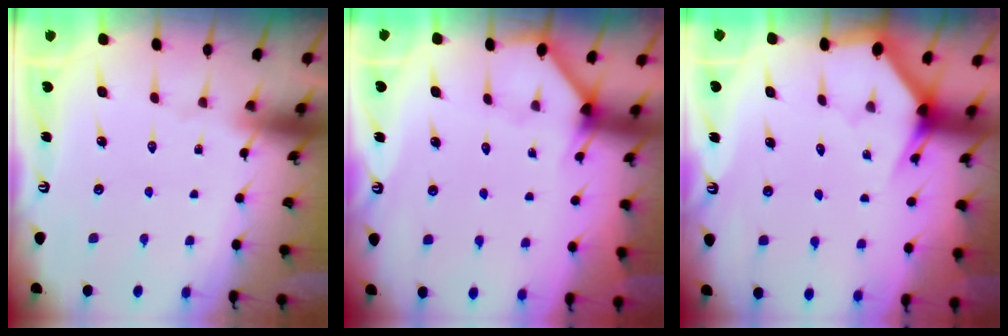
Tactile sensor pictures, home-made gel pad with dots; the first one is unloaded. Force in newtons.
{"total": 2.2, "press": 2.2, "slide": 0.2}
{"total": 3.0, "press": 3.0, "slide": 0.1}